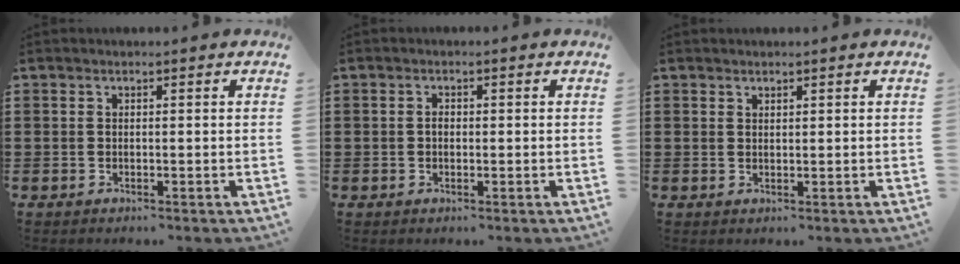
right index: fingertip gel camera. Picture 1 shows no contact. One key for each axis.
{"total": 1.1, "fx": -0.2, "fy": 0.7, "fz": 0.8, "tx": -0.018, "ty": 0.001, "tz": -0.005}
{"total": 0.7, "fx": 0.6, "fy": 0.4, "fz": 0.0, "tx": -0.002, "ty": 0.002, "tz": 0.011}